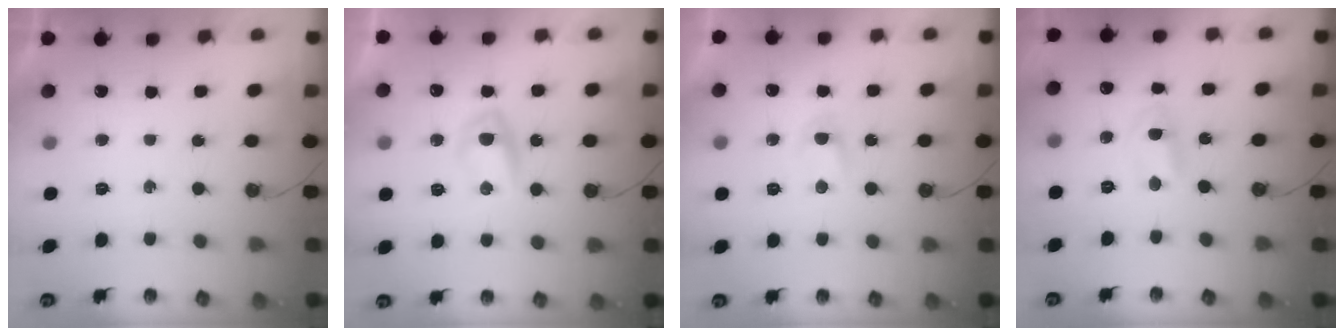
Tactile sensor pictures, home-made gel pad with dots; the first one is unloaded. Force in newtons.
{"total": 4.2, "press": 4.1, "slide": 0.9}
{"total": 2.7, "press": 2.6, "slide": 0.4}
{"total": 1.5, "press": 1.3, "slide": 0.7}